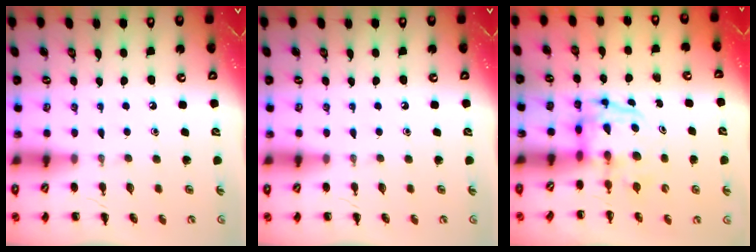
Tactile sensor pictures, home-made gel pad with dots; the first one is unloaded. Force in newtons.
{"total": 0.0}
{"total": 3.9, "press": 3.9, "slide": 0.7}